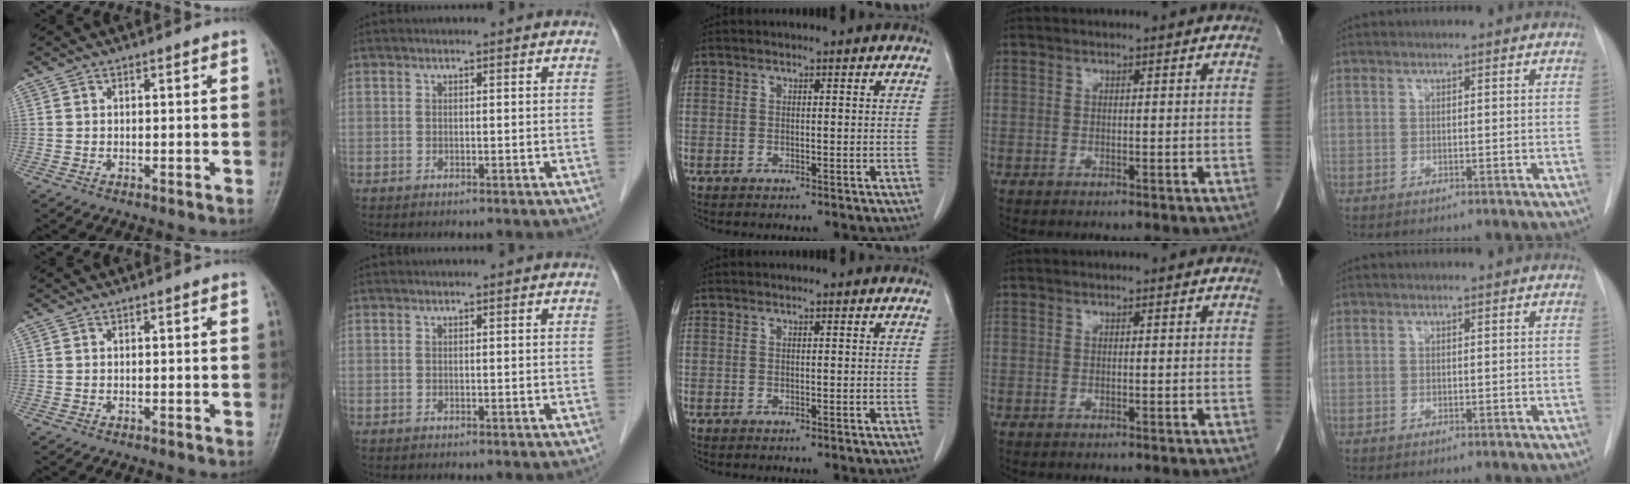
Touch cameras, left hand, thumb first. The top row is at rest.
{}